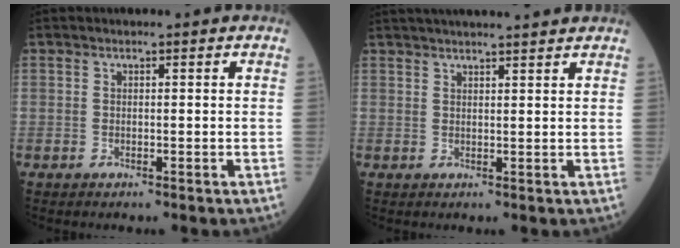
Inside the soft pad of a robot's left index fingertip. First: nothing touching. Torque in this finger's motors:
{"motor_torque": [0.91, -1.23, 0.27, 0.15]}